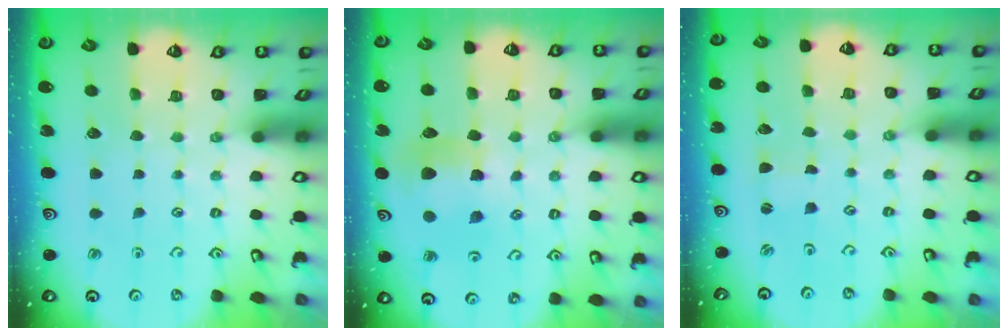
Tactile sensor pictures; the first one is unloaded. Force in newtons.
{"total": 10.5, "press": 10.4, "slide": 1.0}
{"total": 0.0}